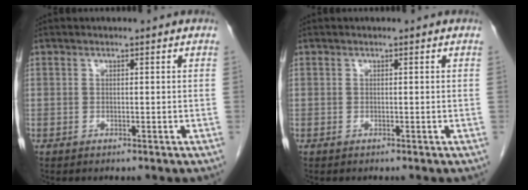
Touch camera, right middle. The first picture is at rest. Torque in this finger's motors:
{"motor_torque": [0.00, 0.00, -0.05, 0.00]}